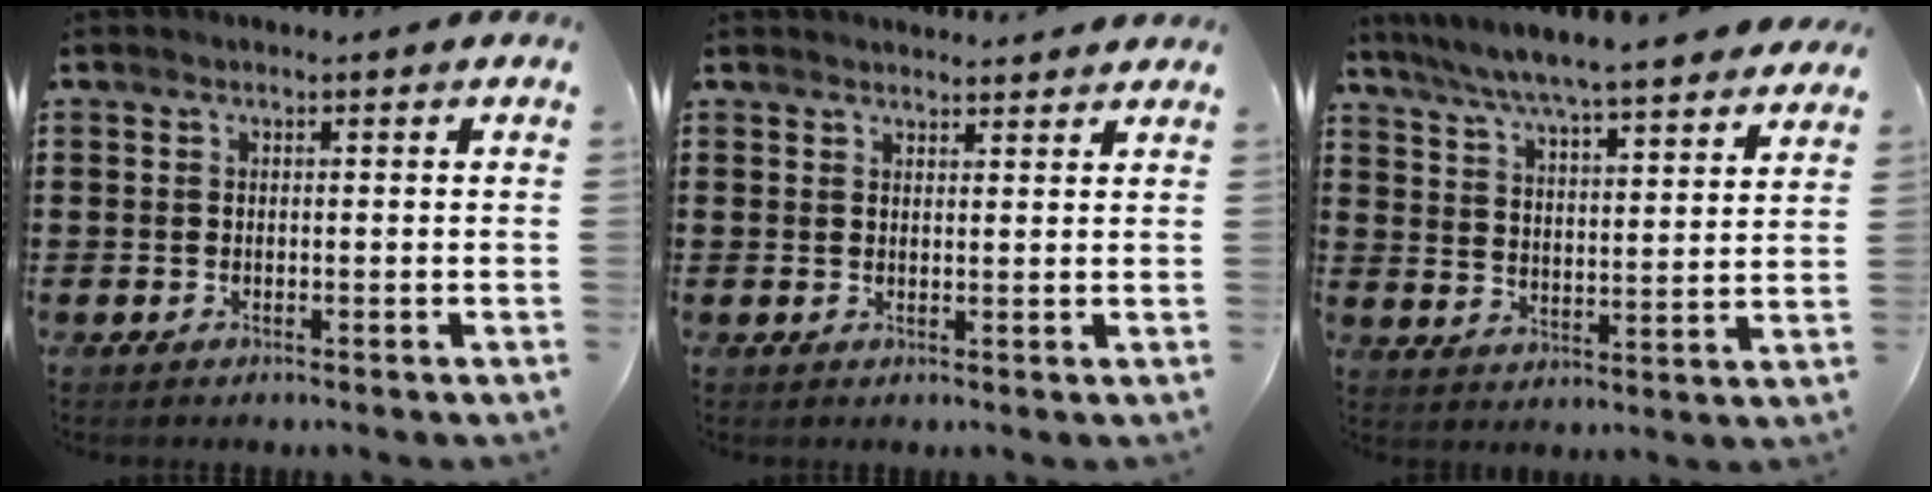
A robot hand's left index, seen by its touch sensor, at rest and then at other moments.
{"total": 1.8, "force": [1.8, 0.1, 0.0], "torque": [-0.004, 0.000, 0.034]}
{"total": 5.9, "force": [5.5, -0.4, 1.9], "torque": [-0.064, -0.038, 0.092]}